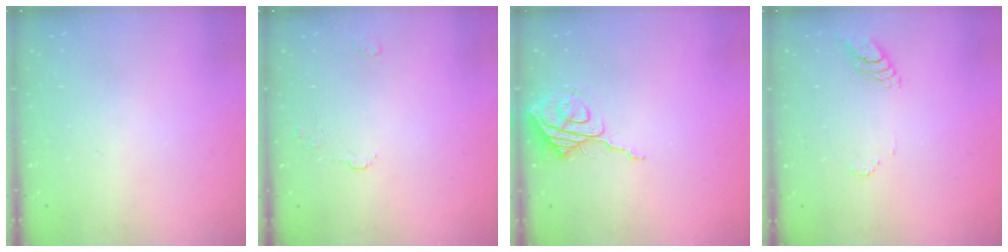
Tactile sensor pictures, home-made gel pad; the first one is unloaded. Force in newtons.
{"total": 4.6, "press": 4.6, "slide": 0.4}
{"total": 9.1, "press": 9.0, "slide": 1.0}
{"total": 5.8, "press": 5.8, "slide": 0.3}